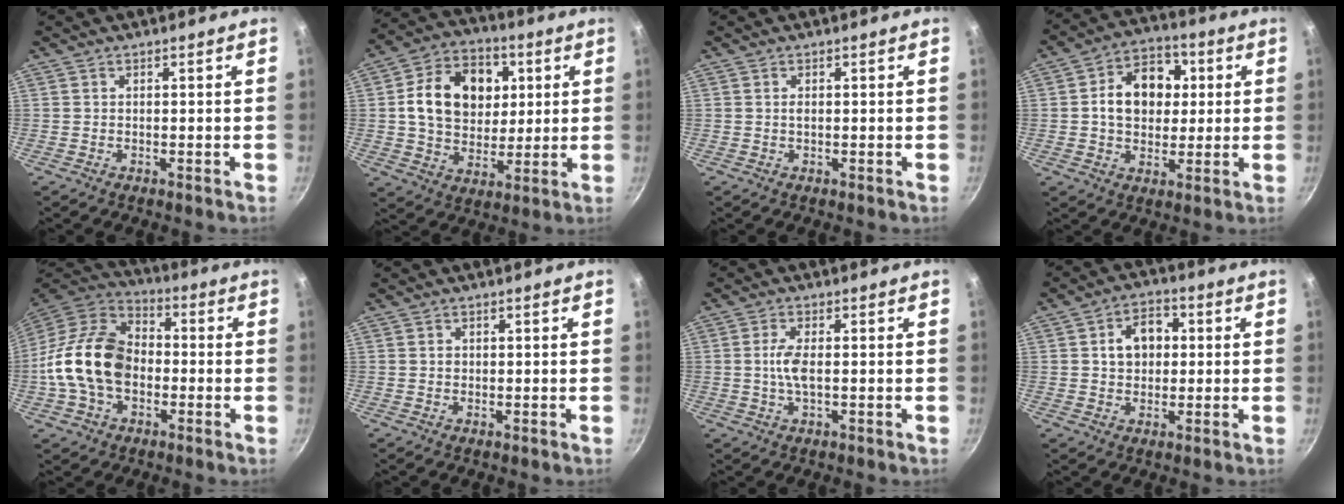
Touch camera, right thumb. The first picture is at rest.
{"total": 17.0, "force": [3.4, 13.1, 10.4], "torque": [-0.142, 0.009, 0.051]}
{"total": 0.7, "force": [0.1, 0.3, 0.6], "torque": [-0.012, 0.000, 0.001]}
{"total": 12.6, "force": [1.8, 9.6, 7.9], "torque": [-0.085, 0.015, 0.016]}
{"total": 17.8, "force": [-2.3, 12.6, 12.4], "torque": [-0.202, 0.036, -0.056]}
{"total": 0.9, "force": [0.1, 0.8, 0.4], "torque": [-0.003, 0.001, 0.001]}
{"total": 4.2, "force": [0.0, 1.4, 3.9], "torque": [-0.089, 0.002, -0.005]}
{"total": 7.7, "force": [1.1, 5.8, 4.8], "torque": [-0.042, 0.012, 0.011]}